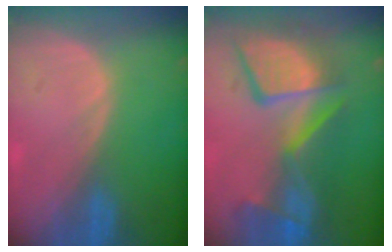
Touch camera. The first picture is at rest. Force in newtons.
{"total": 12.5, "press": 11.3, "slide": 5.3}